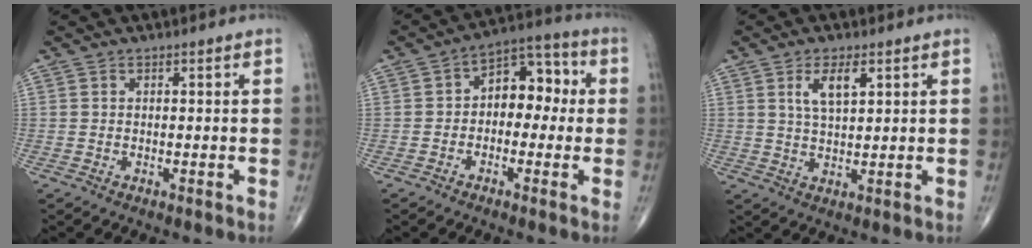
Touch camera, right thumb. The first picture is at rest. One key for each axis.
{"total": 9.5, "fx": 0.2, "fy": 6.4, "fz": 7.1, "tx": -0.062, "ty": 0.040, "tz": -0.012}
{"total": 5.3, "fx": 2.3, "fy": 2.1, "fz": 4.3, "tx": -0.079, "ty": -0.010, "tz": 0.047}